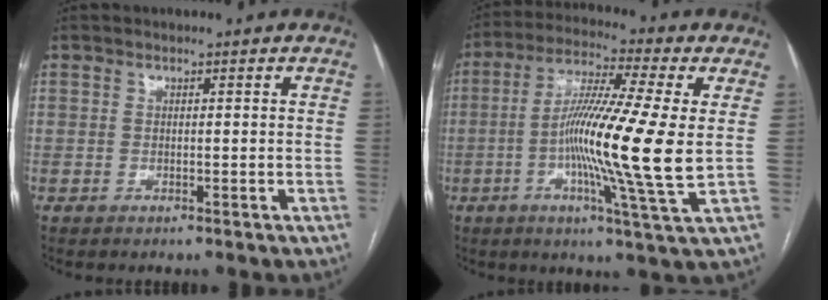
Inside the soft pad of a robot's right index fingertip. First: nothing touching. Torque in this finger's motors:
{"motor_torque": [1.83, -0.31, 1.05, 0.21]}